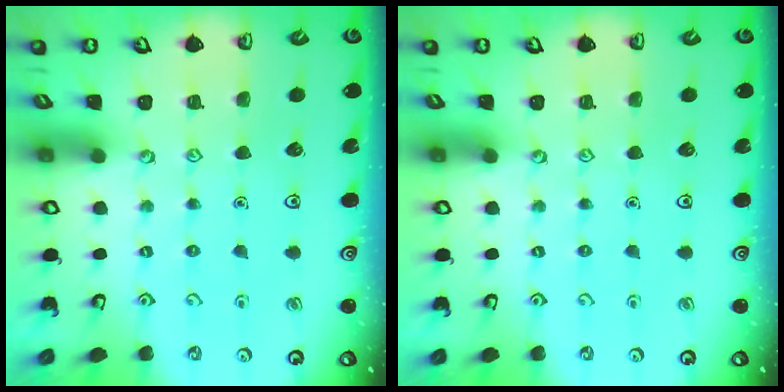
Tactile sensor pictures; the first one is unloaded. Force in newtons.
{"total": 0.0}